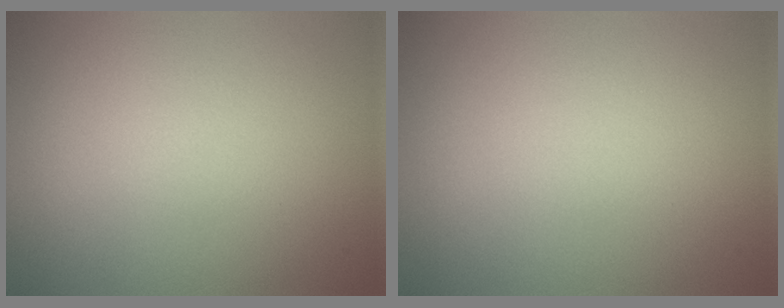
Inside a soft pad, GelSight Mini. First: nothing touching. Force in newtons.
{"total": 0.0}